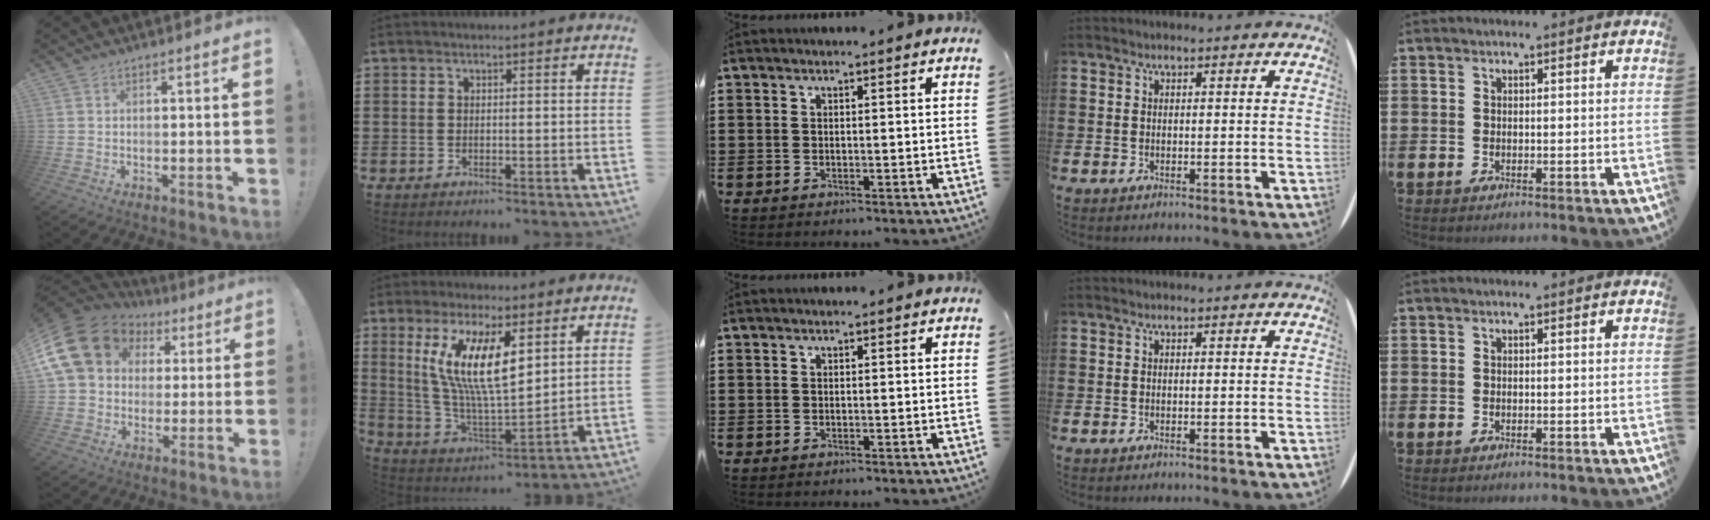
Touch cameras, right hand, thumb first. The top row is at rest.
{"thumb": {"total": 18.7, "force": [6.2, 14.6, 9.9], "torque": [-0.183, -0.022, 0.129]}, "index": {"total": 11.6, "force": [4.7, 3.1, 10.2], "torque": [-0.210, -0.011, 0.084]}}